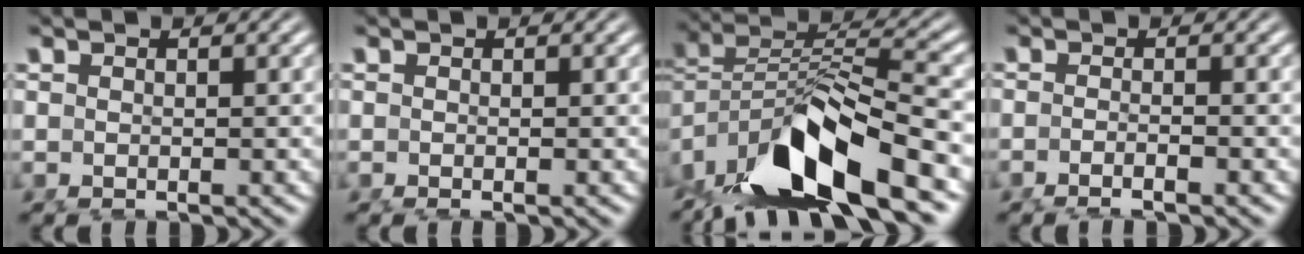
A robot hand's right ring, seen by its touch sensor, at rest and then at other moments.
{"total": 0.0}
{"total": 12.2, "force": [-3.8, 7.3, 8.9], "torque": [-0.169, -0.021, -0.053]}
{"total": 1.6, "force": [-1.3, -0.2, 1.0], "torque": [-0.022, 0.000, -0.026]}